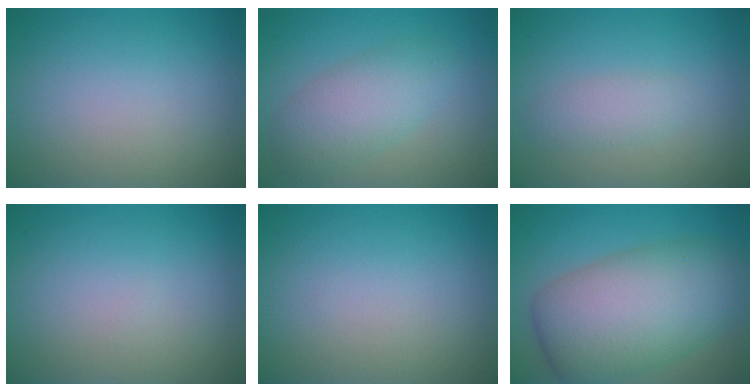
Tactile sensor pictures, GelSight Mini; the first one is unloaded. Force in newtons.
{"total": 4.1, "press": 4.1, "slide": 0.1}
{"total": 1.7, "press": 1.7, "slide": 0.1}
{"total": 0.0}
{"total": 0.0}
{"total": 10.3, "press": 10.3, "slide": 0.3}